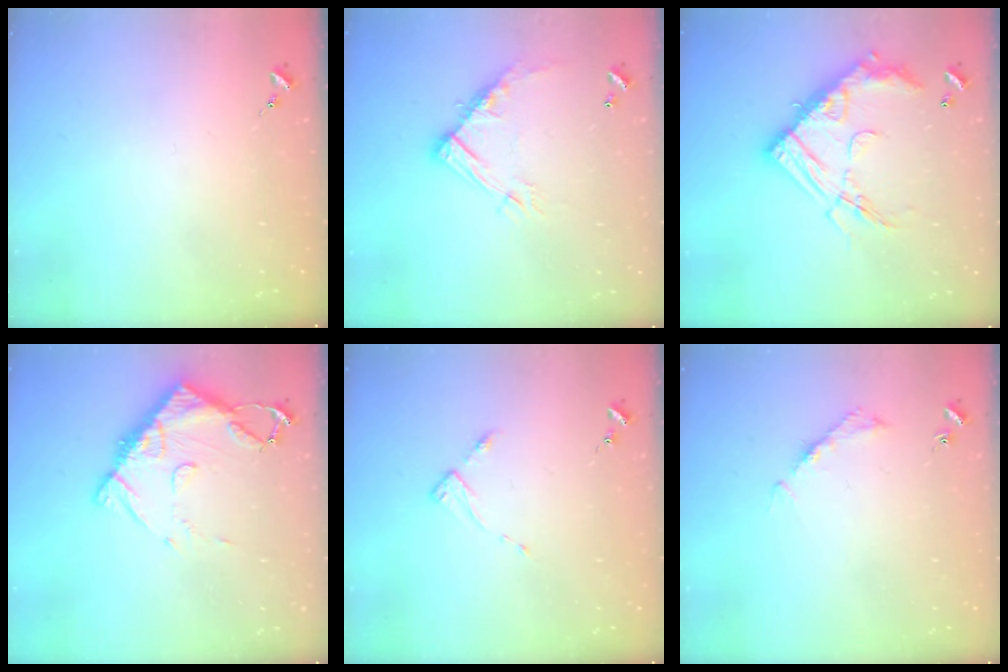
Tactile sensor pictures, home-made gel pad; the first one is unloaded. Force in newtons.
{"total": 13.2, "press": 13.1, "slide": 0.8}
{"total": 20.3, "press": 20.2, "slide": 1.9}
{"total": 11.5, "press": 11.5, "slide": 1.1}
{"total": 3.7, "press": 3.6, "slide": 0.4}
{"total": 4.1, "press": 4.1, "slide": 0.3}